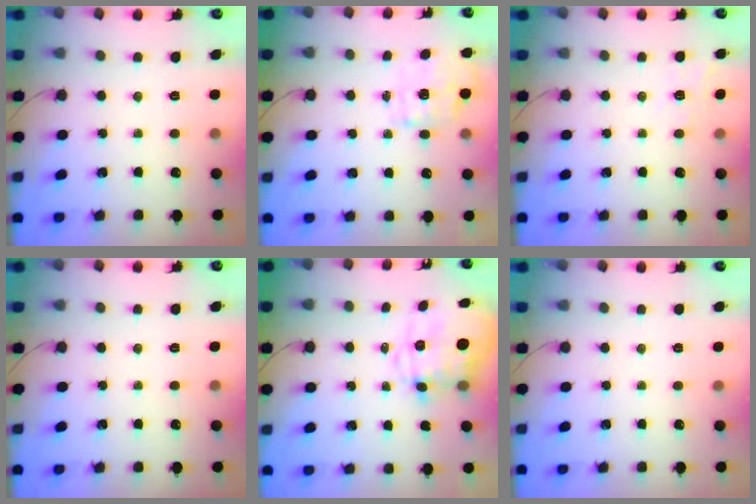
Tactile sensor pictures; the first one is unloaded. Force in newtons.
{"total": 1.4, "press": 1.2, "slide": 0.7}
{"total": 7.9, "press": 7.7, "slide": 1.7}
{"total": 0.0}
{"total": 11.9, "press": 11.7, "slide": 2.3}
{"total": 2.5, "press": 2.4, "slide": 0.5}